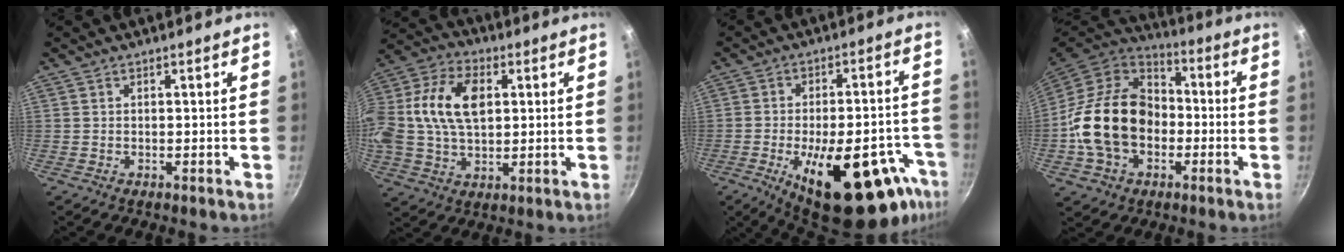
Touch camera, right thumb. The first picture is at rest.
{"total": 17.4, "force": [2.8, 11.1, 13.1], "torque": [-0.249, 0.023, 0.038]}
{"total": 25.3, "force": [-11.9, 10.6, 19.7], "torque": [-0.219, 0.033, -0.158]}
{"total": 21.0, "force": [-3.2, 15.4, 13.9], "torque": [-0.226, 0.042, -0.067]}